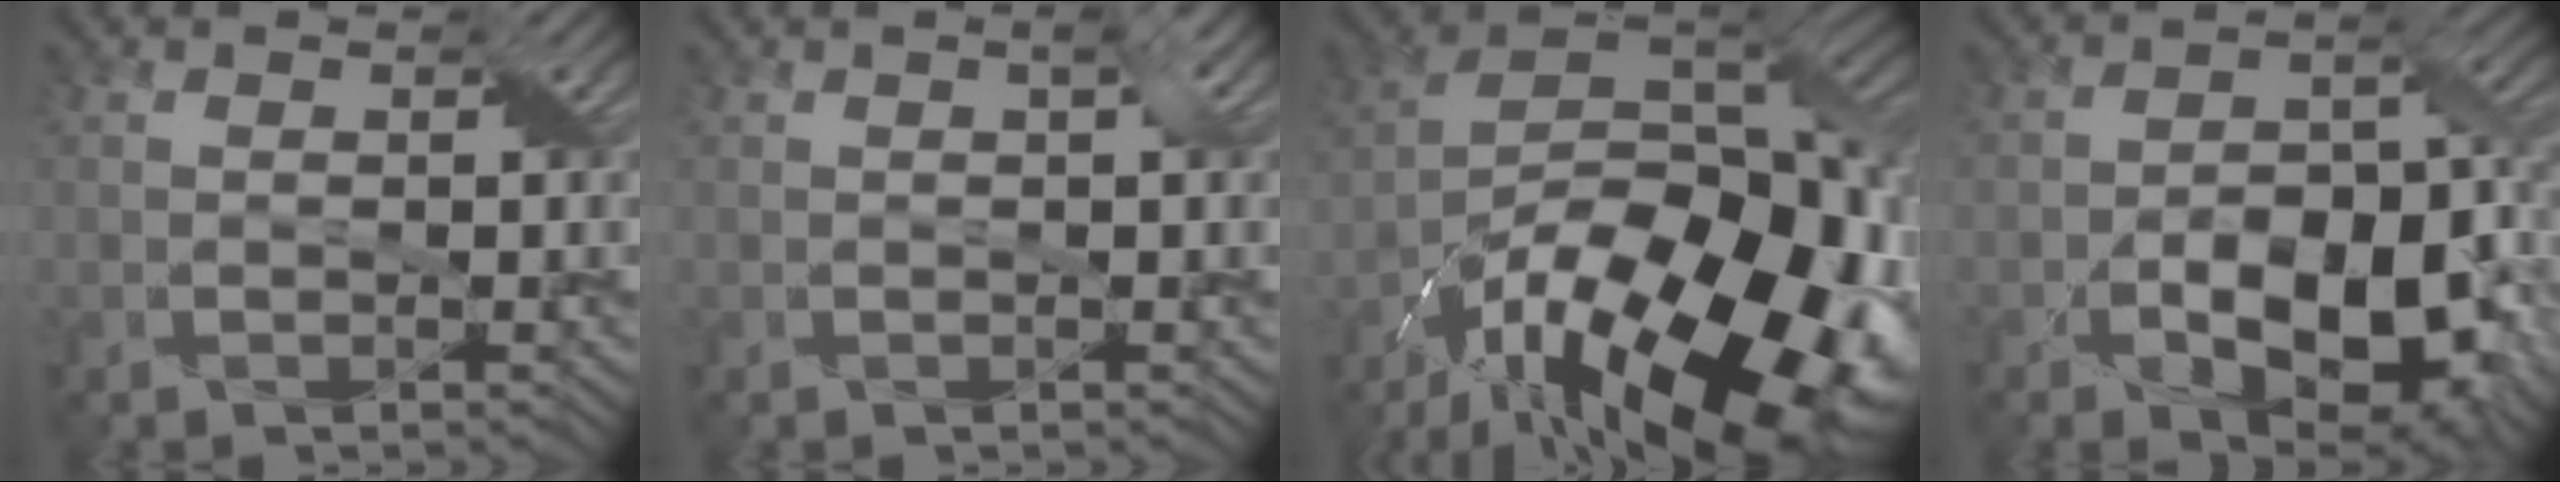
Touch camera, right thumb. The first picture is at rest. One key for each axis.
{"total": 0.9, "fx": 0.2, "fy": 0.0, "fz": 0.9, "tx": -0.016, "ty": 0.005, "tz": 0.004}
{"total": 21.3, "fx": -12.6, "fy": 9.6, "fz": 14.3, "tx": -0.248, "ty": -0.037, "tz": -0.187}
{"total": 12.8, "fx": -5.6, "fy": 6.7, "fz": 9.4, "tx": -0.151, "ty": -0.024, "tz": -0.089}